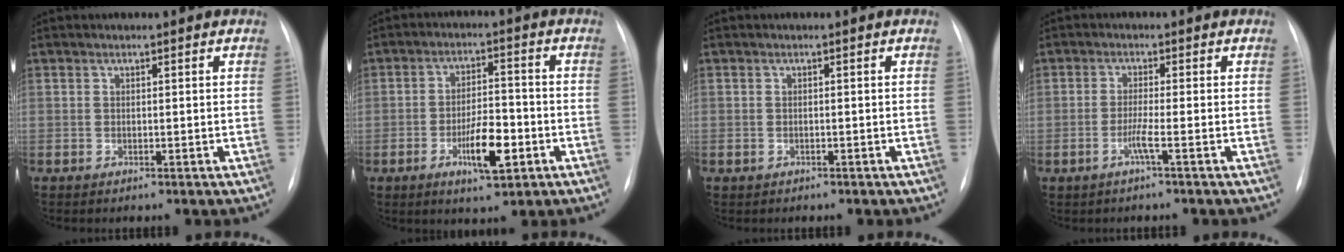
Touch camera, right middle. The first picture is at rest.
{"total": 7.4, "force": [-2.9, 2.2, 6.5], "torque": [-0.118, 0.001, -0.047]}
{"total": 0.7, "force": [-0.6, 0.5, 0.1], "torque": [-0.007, 0.005, -0.004]}
{"total": 2.3, "force": [-1.1, -0.8, 1.9], "torque": [-0.041, -0.004, -0.027]}